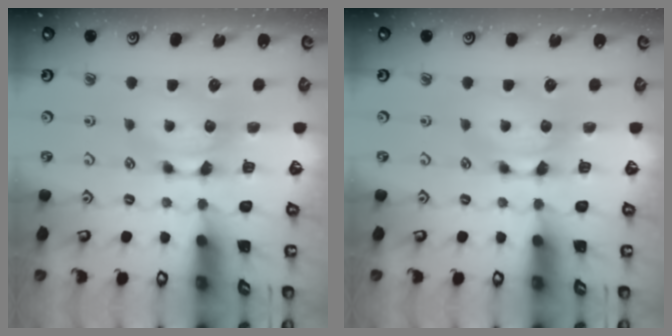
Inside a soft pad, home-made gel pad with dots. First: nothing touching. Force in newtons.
{"total": 0.0}